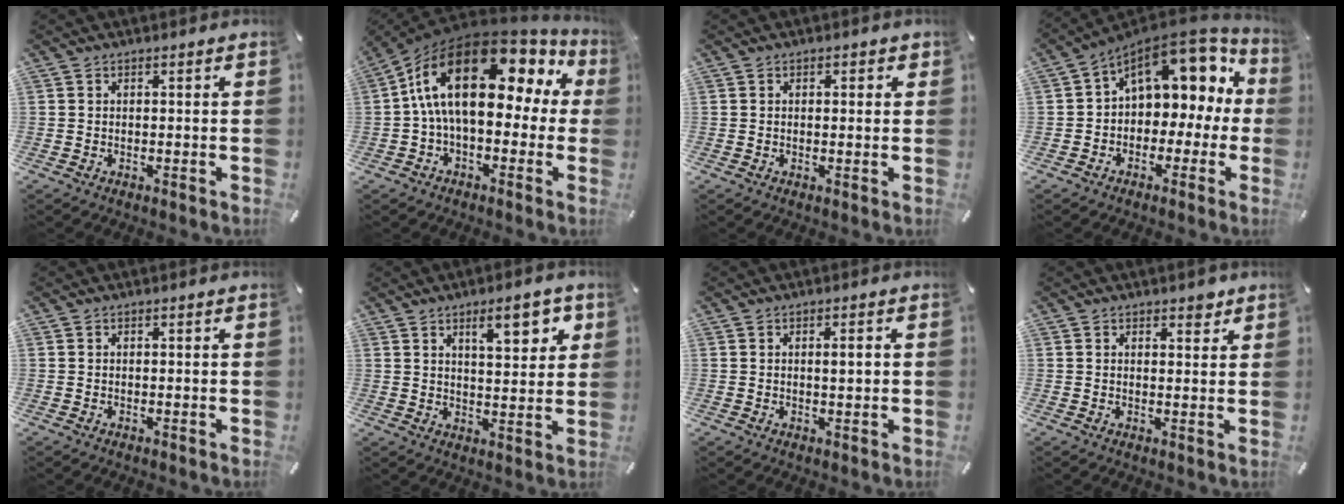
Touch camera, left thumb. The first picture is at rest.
{"total": 21.1, "force": [6.0, 11.1, 17.0], "torque": [-0.317, -0.035, 0.100]}
{"total": 1.0, "force": [0.1, 0.7, 0.6], "torque": [-0.006, 0.002, -0.001]}
{"total": 12.4, "force": [6.1, 8.1, 7.2], "torque": [-0.104, -0.047, 0.103]}
{"total": 0.0}
{"total": 9.5, "force": [5.2, 3.6, 7.1], "torque": [-0.095, -0.021, 0.080]}
{"total": 2.3, "force": [0.2, 0.7, 2.1], "torque": [-0.033, -0.001, 0.000]}
{"total": 2.6, "force": [2.0, 1.4, 0.9], "torque": [0.003, -0.012, 0.030]}